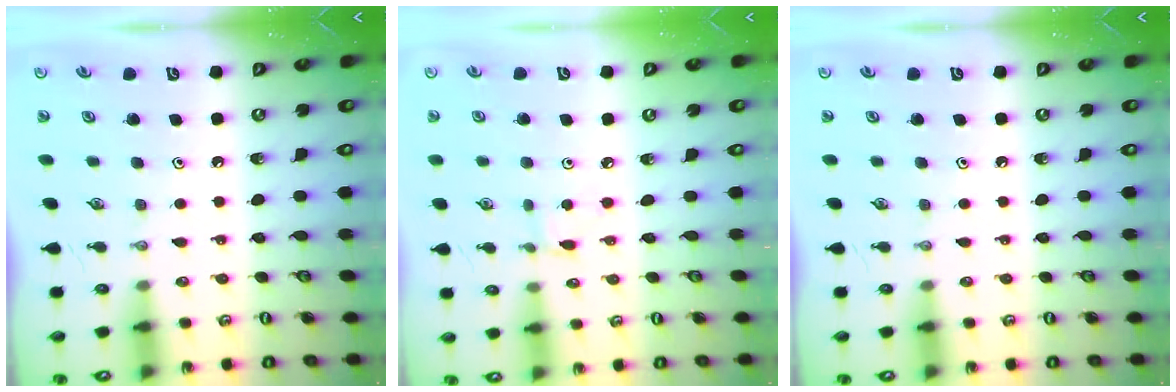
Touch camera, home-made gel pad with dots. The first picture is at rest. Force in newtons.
{"total": 1.6, "press": 1.5, "slide": 0.2}
{"total": 0.0}